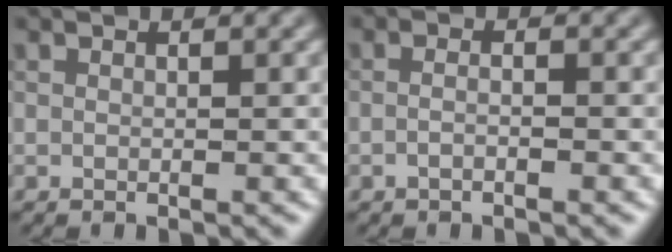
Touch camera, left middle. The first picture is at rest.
{"total": 1.1, "force": [-0.9, 0.1, 0.5], "torque": [-0.013, -0.004, -0.016]}